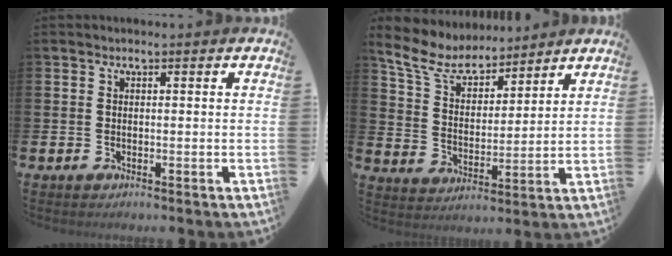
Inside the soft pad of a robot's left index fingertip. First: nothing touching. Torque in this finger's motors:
{"motor_torque": [1.11, -1.03, 0.04, 0.03]}